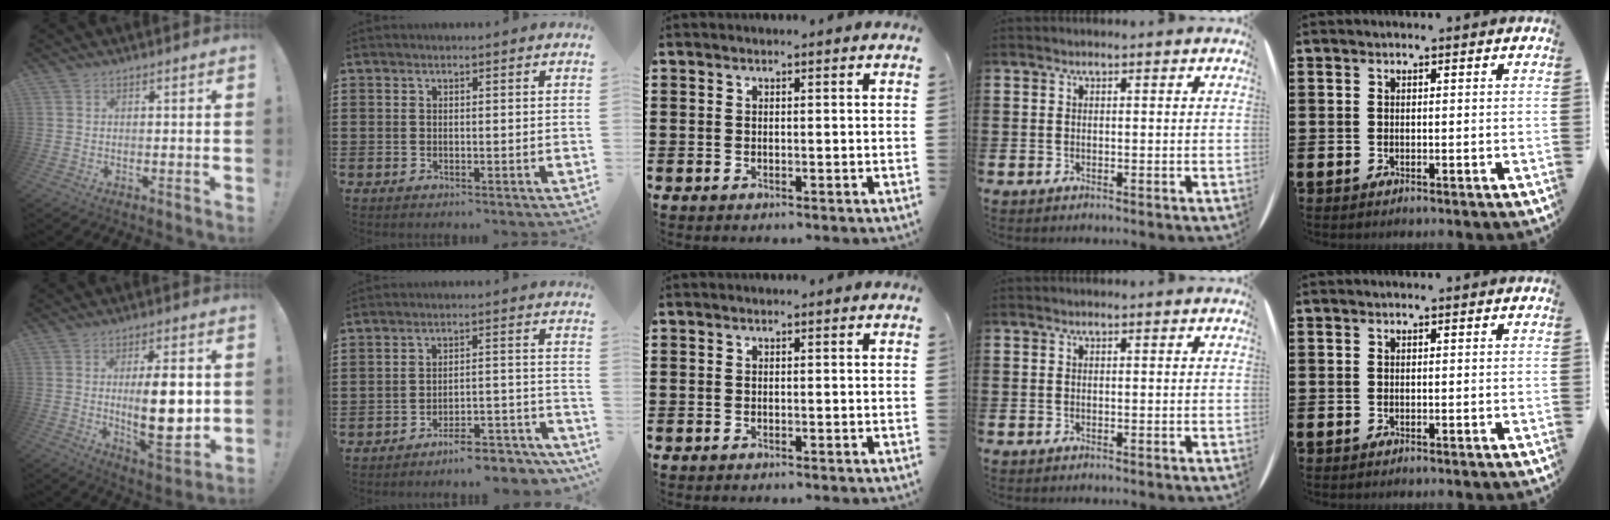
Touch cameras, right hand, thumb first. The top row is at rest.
{"thumb": {"total": 15.4, "force": [0.7, 5.4, 14.4], "torque": [-0.230, -0.017, 0.007]}, "index": {"total": 5.7, "force": [-5.6, 0.4, 1.4], "torque": [-0.020, 0.009, -0.108]}}